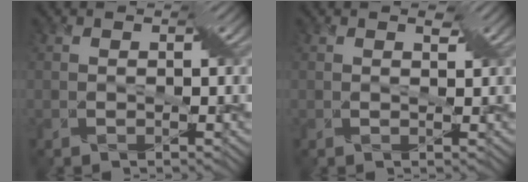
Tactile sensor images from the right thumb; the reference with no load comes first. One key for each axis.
{"total": 0.7, "fx": 0.7, "fy": 0.0, "fz": 0.1, "tx": -0.011, "ty": 0.006, "tz": 0.008}